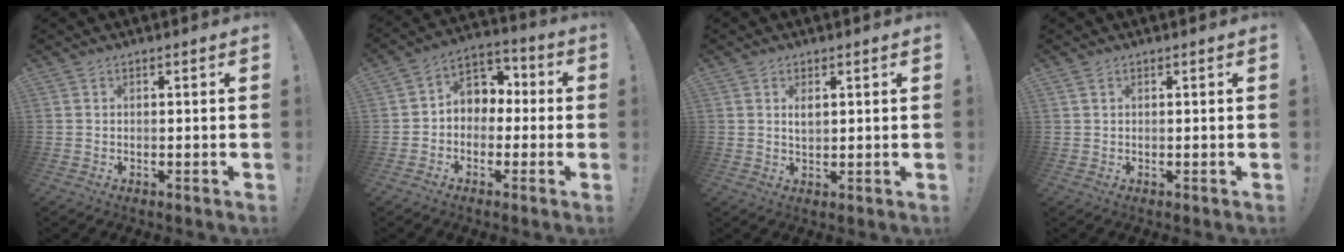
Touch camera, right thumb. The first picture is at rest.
{"total": 7.3, "force": [0.2, 6.5, 3.2], "torque": [-0.044, 0.006, 0.011]}
{"total": 2.2, "force": [1.1, 0.9, 1.7], "torque": [-0.021, -0.007, 0.018]}
{"total": 1.0, "force": [0.6, 0.5, 0.7], "torque": [-0.015, 0.001, 0.012]}